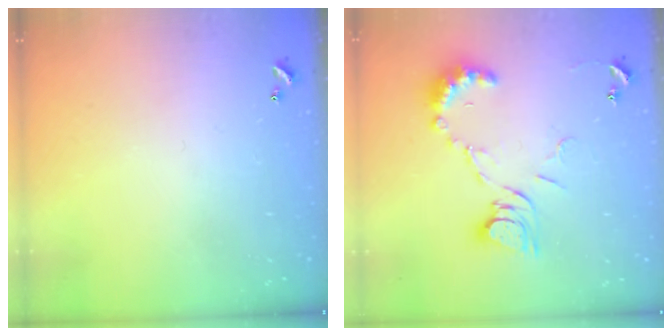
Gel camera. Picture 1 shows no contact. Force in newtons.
{"total": 11.6, "press": 11.6, "slide": 1.1}